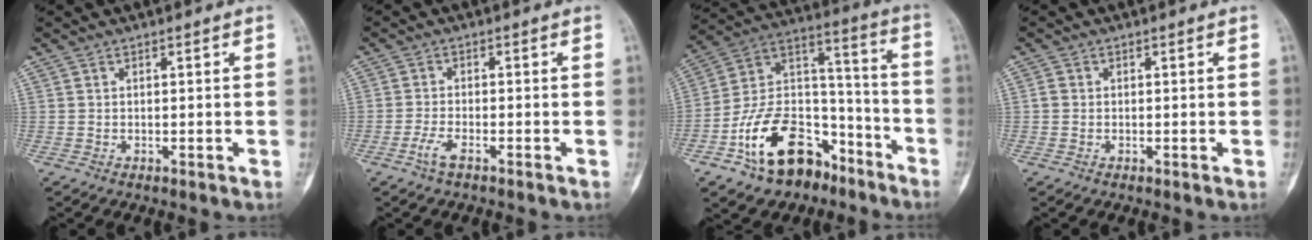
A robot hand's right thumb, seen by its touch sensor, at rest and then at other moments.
{"total": 2.9, "force": [-1.8, 0.7, 2.1], "torque": [-0.050, 0.010, -0.038]}
{"total": 21.0, "force": [-12.0, 12.8, 11.6], "torque": [-0.164, 0.101, -0.200]}
{"total": 1.1, "force": [-0.1, 0.9, 0.5], "torque": [-0.007, 0.002, -0.003]}